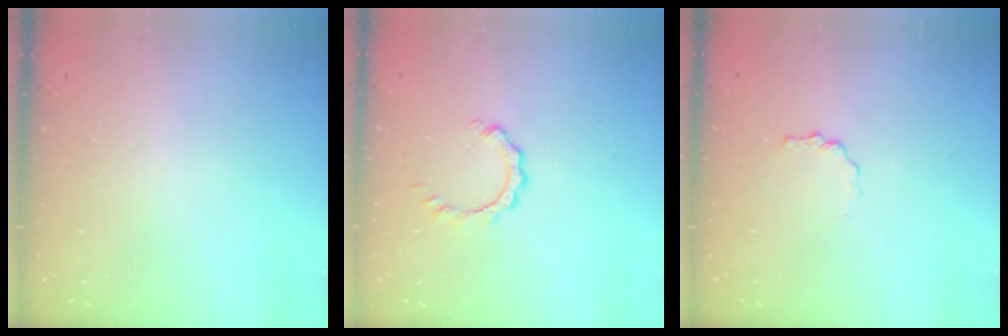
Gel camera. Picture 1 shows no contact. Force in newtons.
{"total": 2.9, "press": 2.8, "slide": 0.3}
{"total": 1.7, "press": 1.6, "slide": 0.2}